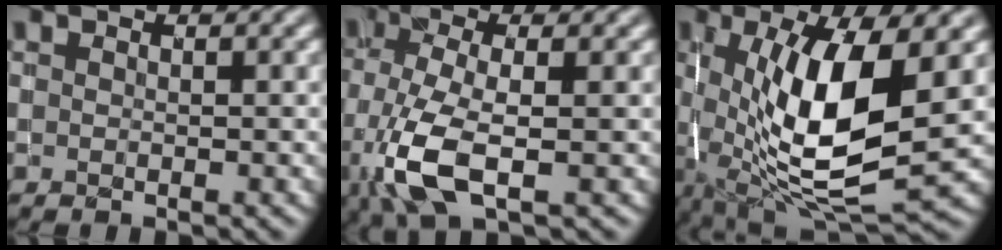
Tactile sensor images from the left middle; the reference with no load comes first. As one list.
[{"total": 5.9, "force": [-2.3, 2.0, 5.0], "torque": [-0.120, -0.006, -0.047]}, {"total": 11.4, "force": [0.2, 3.9, 10.7], "torque": [-0.190, -0.015, 0.009]}]